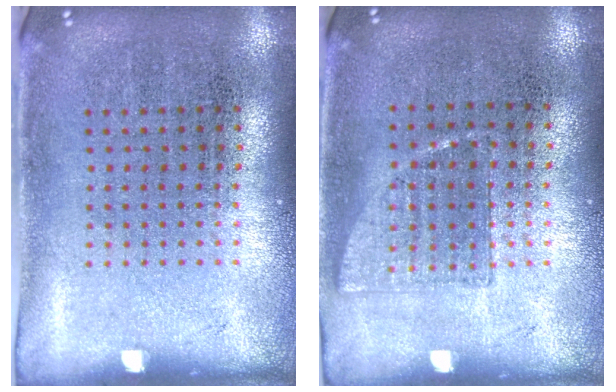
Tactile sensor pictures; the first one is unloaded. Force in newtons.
{"total": 0.7, "press": 0.7, "slide": 0.3}